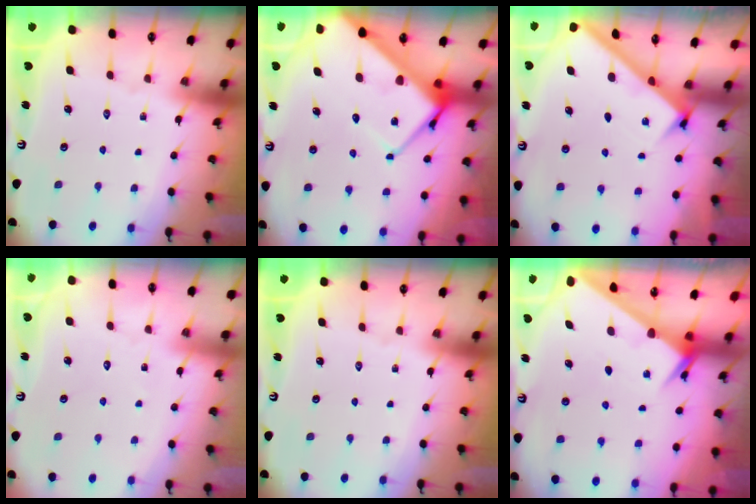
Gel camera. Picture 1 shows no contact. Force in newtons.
{"total": 10.1, "press": 10.1, "slide": 0.9}
{"total": 2.6, "press": 2.5, "slide": 0.3}
{"total": 2.7, "press": 2.7, "slide": 0.2}
{"total": 0.0}
{"total": 2.0, "press": 2.0, "slide": 0.1}